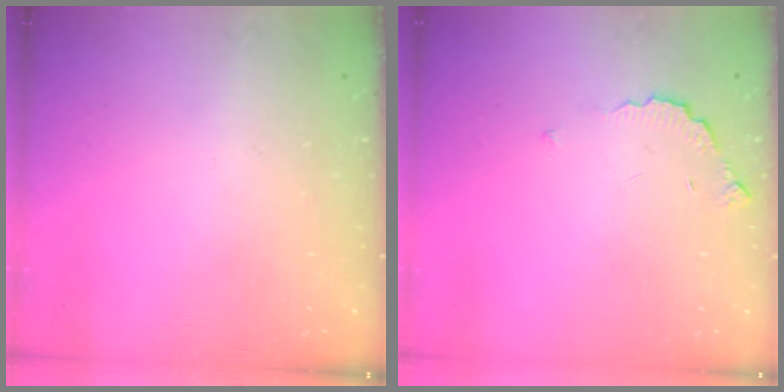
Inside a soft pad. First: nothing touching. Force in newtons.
{"total": 3.4, "press": 3.4, "slide": 0.2}